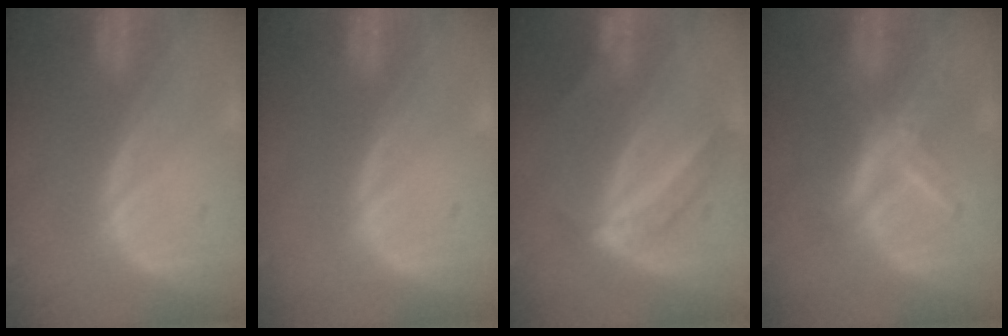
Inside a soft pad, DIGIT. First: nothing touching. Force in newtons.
{"total": 0.0}
{"total": 5.7, "press": 4.8, "slide": 3.1}
{"total": 5.4, "press": 5.4, "slide": 0.7}